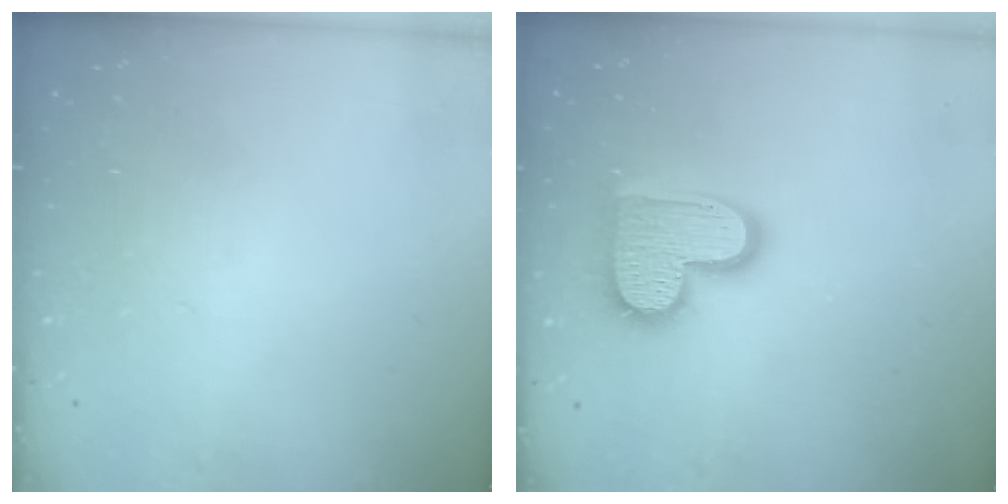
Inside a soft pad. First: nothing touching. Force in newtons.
{"total": 15.1, "press": 15.0, "slide": 0.9}